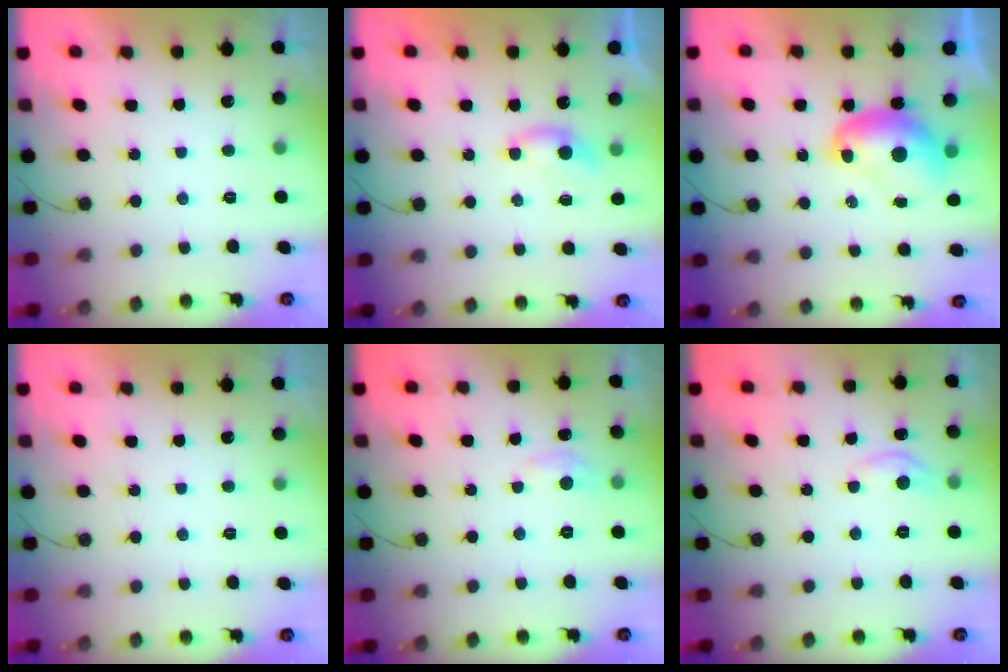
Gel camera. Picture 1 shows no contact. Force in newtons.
{"total": 3.9, "press": 3.9, "slide": 0.5}
{"total": 9.1, "press": 9.0, "slide": 1.0}
{"total": 0.0}
{"total": 4.4, "press": 4.3, "slide": 0.6}
{"total": 5.6, "press": 5.5, "slide": 0.6}